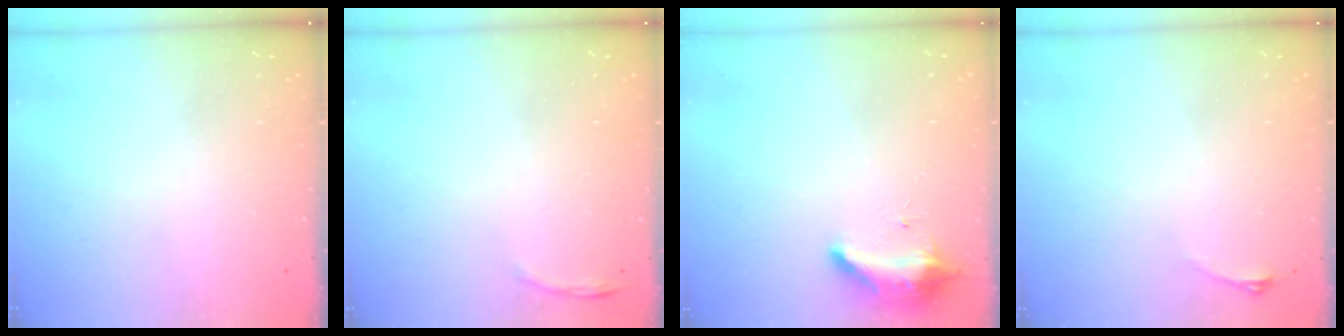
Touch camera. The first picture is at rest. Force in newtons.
{"total": 3.4, "press": 3.3, "slide": 0.9}
{"total": 8.3, "press": 8.3, "slide": 0.2}
{"total": 2.9, "press": 2.6, "slide": 1.5}